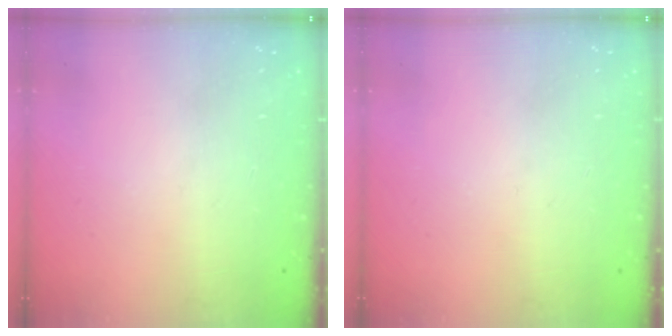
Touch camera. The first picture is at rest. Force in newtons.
{"total": 0.0}